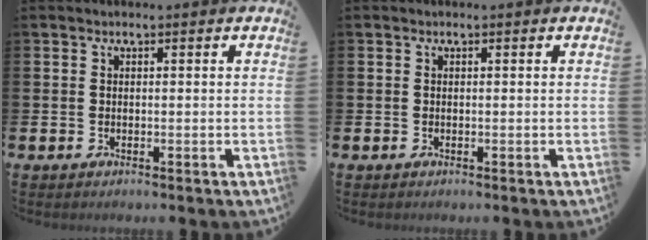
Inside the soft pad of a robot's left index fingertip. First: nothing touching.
{"total": 0.0}